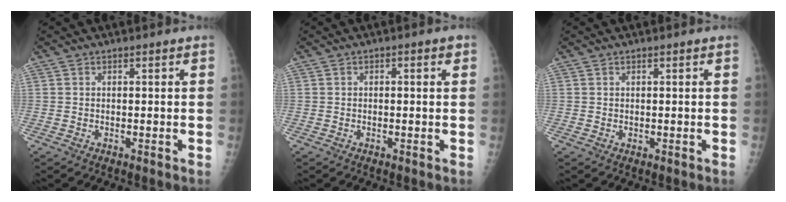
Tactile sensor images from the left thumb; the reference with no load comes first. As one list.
[{"total": 1.5, "force": [0.4, 0.6, 1.3], "torque": [-0.013, 0.005, 0.002]}, {"total": 0.6, "force": [0.3, 0.3, 0.3], "torque": [-0.002, -0.002, 0.006]}]